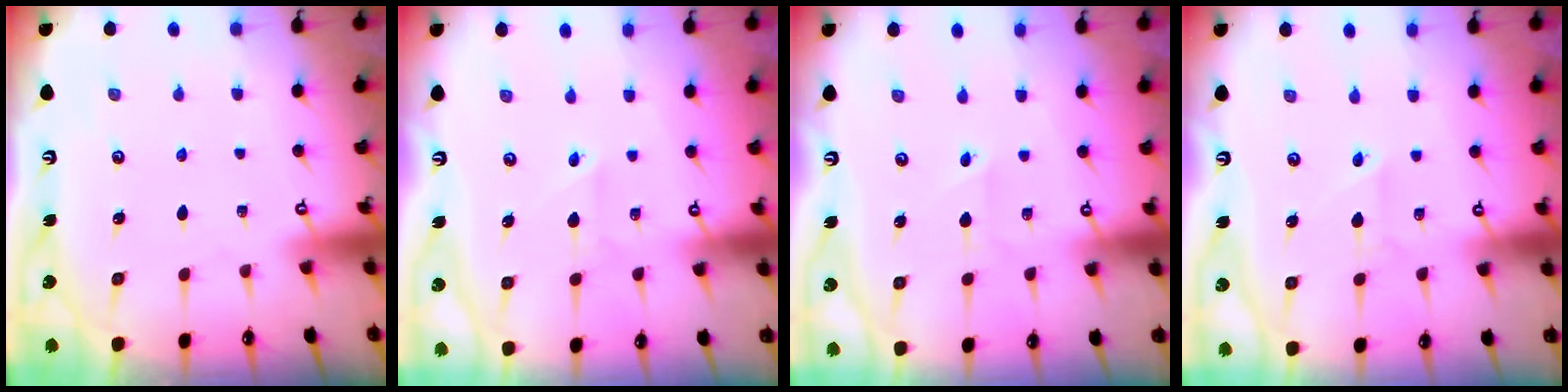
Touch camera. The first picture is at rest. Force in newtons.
{"total": 3.4, "press": 3.3, "slide": 0.4}
{"total": 2.3, "press": 2.3, "slide": 0.2}
{"total": 2.7, "press": 2.7, "slide": 0.3}